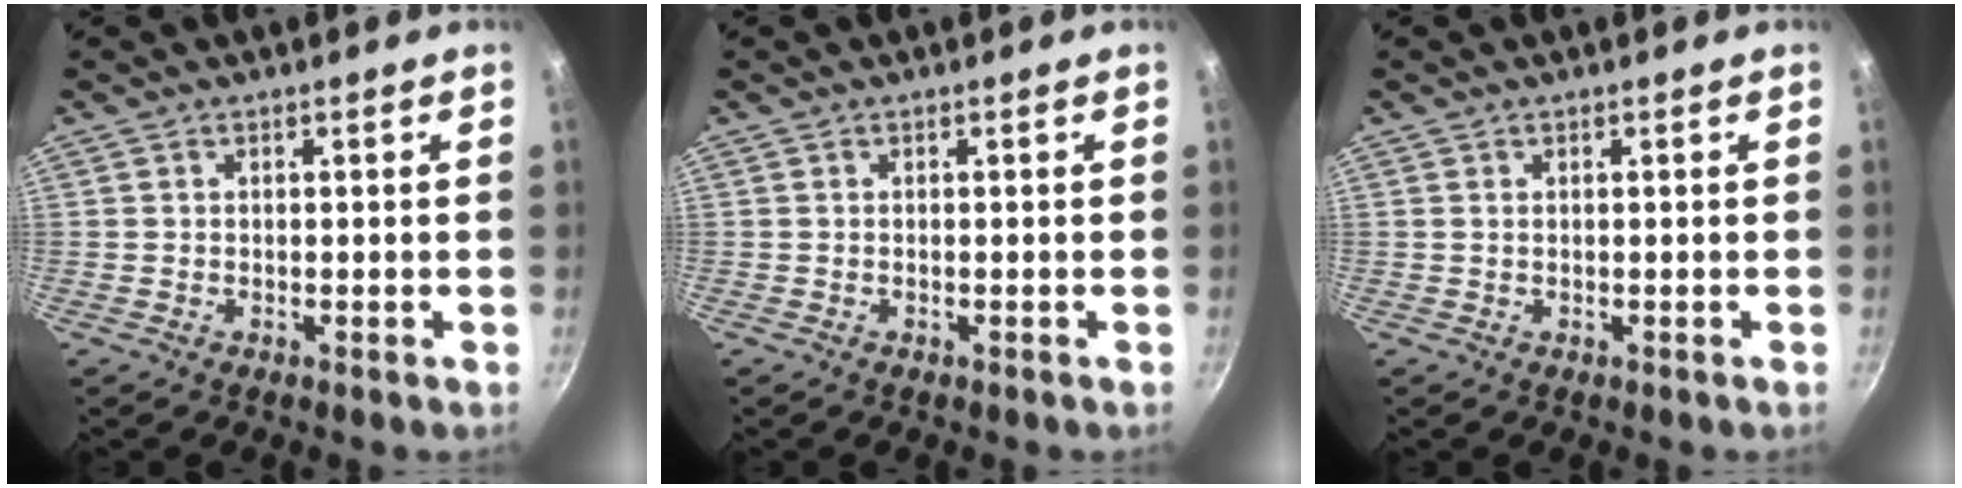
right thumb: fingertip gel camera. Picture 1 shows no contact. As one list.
[{"total": 0.0}, {"total": 0.0}]